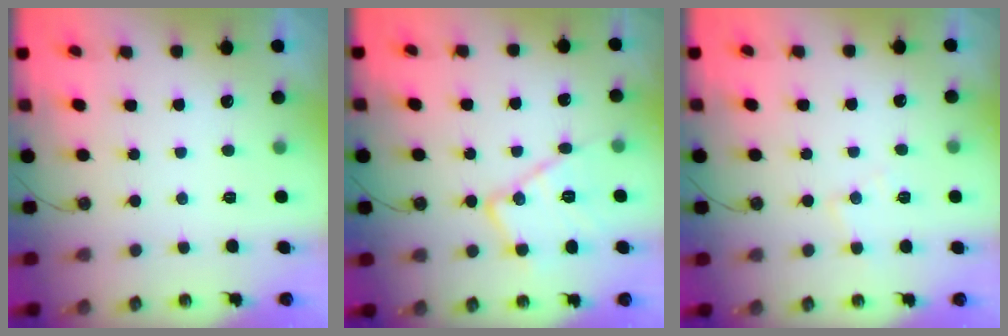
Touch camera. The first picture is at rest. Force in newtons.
{"total": 14.4, "press": 14.4, "slide": 0.8}
{"total": 6.3, "press": 6.2, "slide": 0.9}